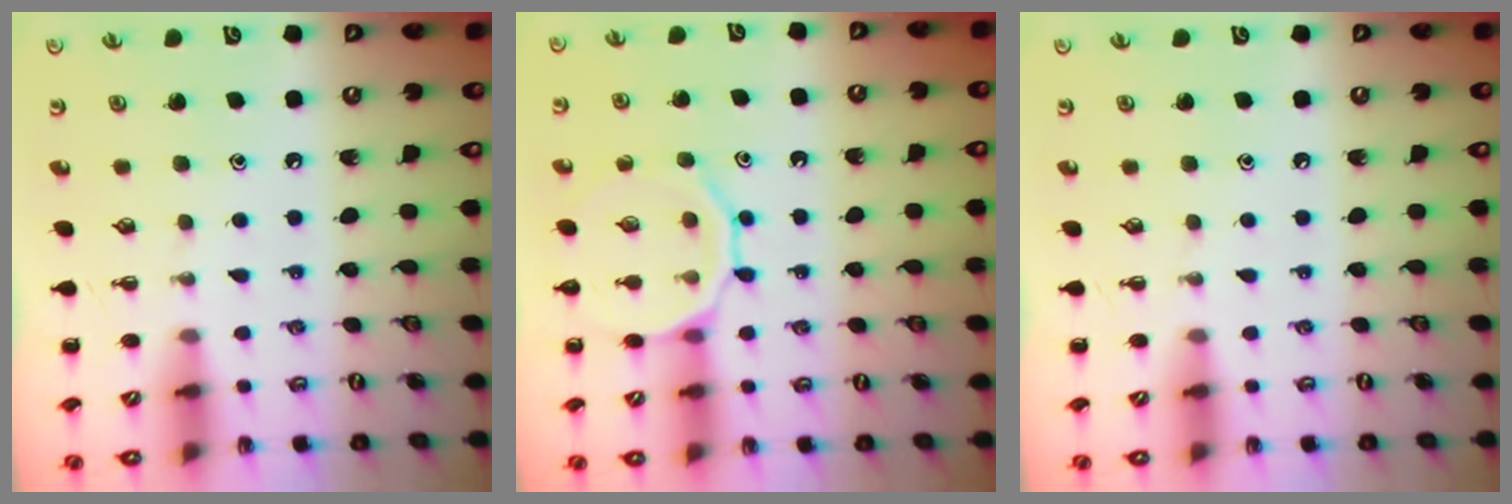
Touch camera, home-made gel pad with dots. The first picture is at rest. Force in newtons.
{"total": 12.1, "press": 12.0, "slide": 1.3}
{"total": 0.0}